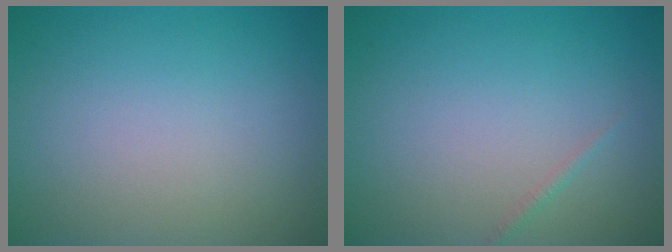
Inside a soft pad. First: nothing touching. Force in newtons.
{"total": 0.6, "press": 0.6, "slide": 0.0}